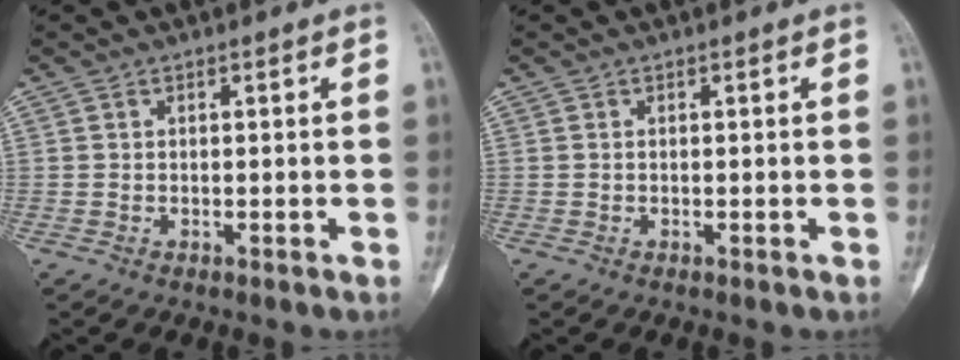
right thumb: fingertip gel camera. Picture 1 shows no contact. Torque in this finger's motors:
{"motor_torque": [-0.03, 0.09, -0.02, 0.12, 0.00]}